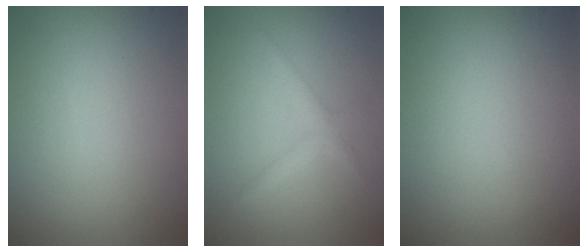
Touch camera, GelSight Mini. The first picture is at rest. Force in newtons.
{"total": 1.6, "press": 1.6, "slide": 0.1}
{"total": 0.0}